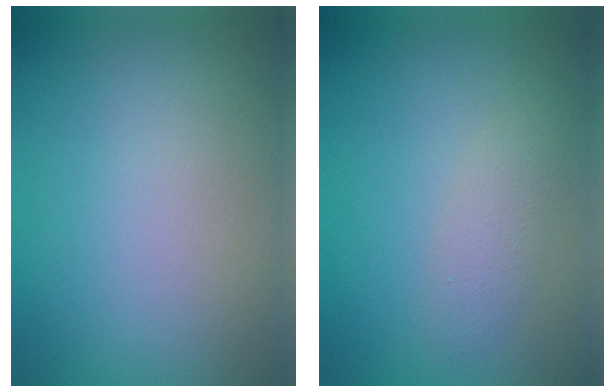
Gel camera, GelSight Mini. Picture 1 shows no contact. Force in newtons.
{"total": 1.8, "press": 1.8, "slide": 0.2}